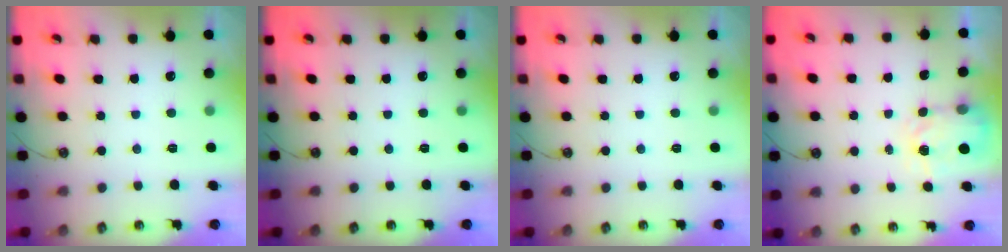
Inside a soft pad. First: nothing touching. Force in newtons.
{"total": 0.0}
{"total": 0.0}
{"total": 3.9, "press": 3.9, "slide": 0.7}